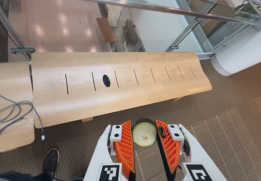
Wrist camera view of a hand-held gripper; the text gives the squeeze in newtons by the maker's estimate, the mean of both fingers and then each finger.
{"total": 9.3, "left": 9.4, "right": 9.2}